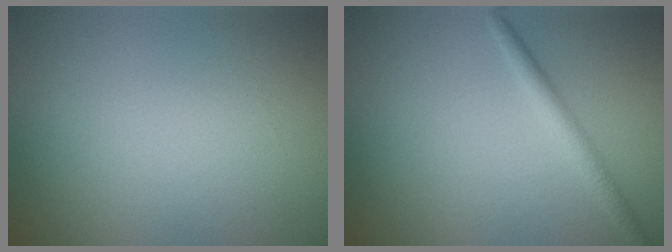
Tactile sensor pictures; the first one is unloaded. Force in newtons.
{"total": 2.0, "press": 2.0, "slide": 0.1}